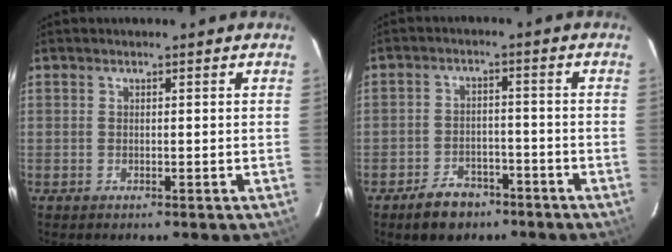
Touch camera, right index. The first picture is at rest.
{"total": 7.2, "force": [-5.0, 4.4, 2.6], "torque": [-0.068, 0.017, -0.067]}